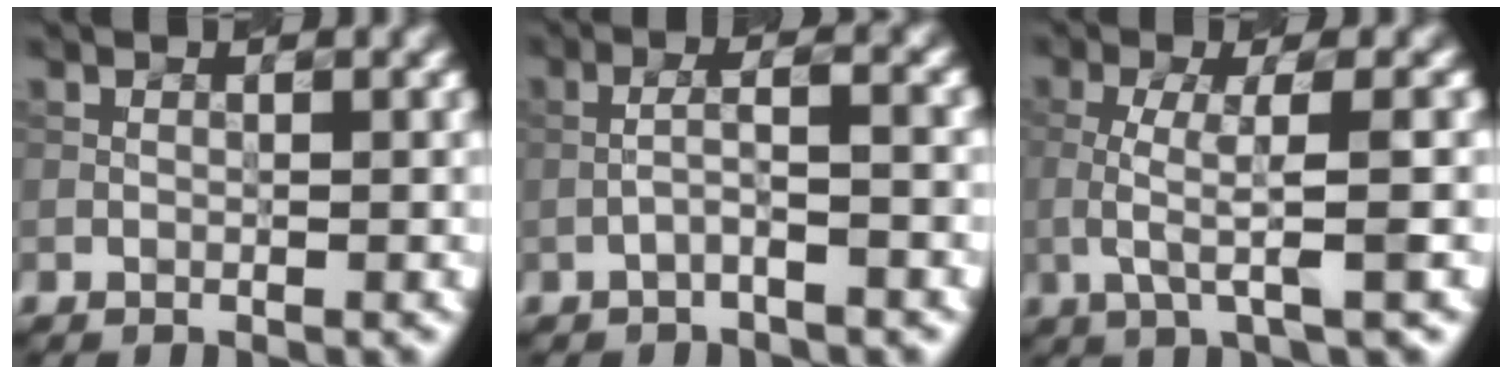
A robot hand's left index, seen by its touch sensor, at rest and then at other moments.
{"total": 2.3, "force": [-1.1, 0.0, 2.1], "torque": [-0.042, 0.018, -0.019]}
{"total": 4.1, "force": [-0.8, 0.7, 4.0], "torque": [-0.078, 0.006, -0.011]}